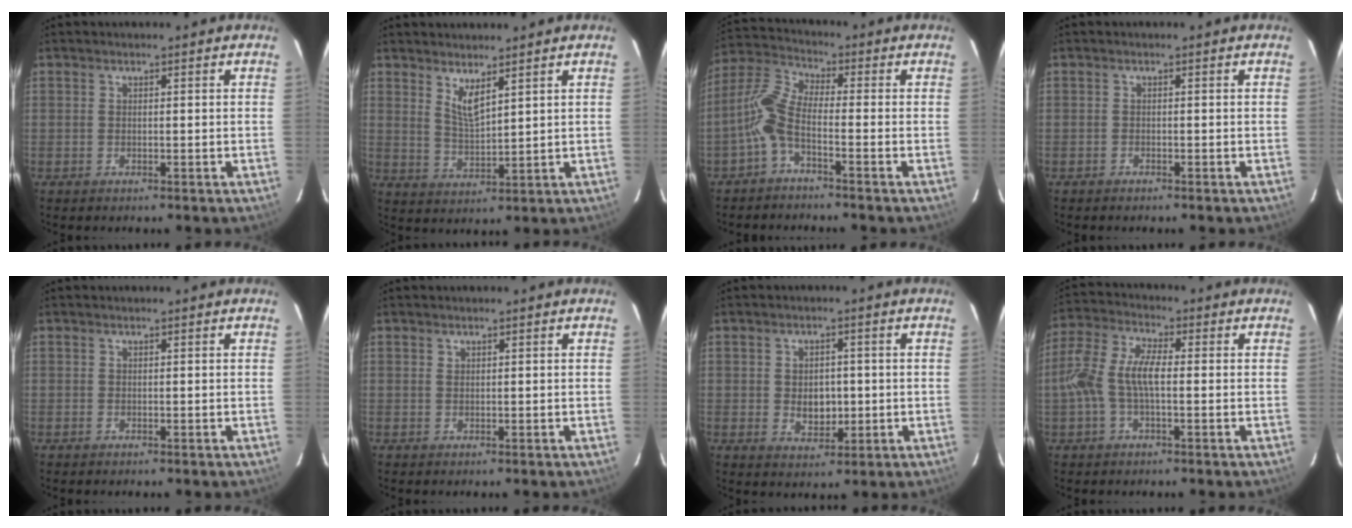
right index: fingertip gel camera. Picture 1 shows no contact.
{"total": 4.0, "force": [3.0, 0.3, 2.6], "torque": [-0.050, -0.011, 0.056]}
{"total": 6.5, "force": [-2.6, 1.9, 5.6], "torque": [-0.138, 0.017, -0.060]}
{"total": 0.7, "force": [-0.7, 0.1, 0.0], "torque": [-0.006, 0.002, -0.012]}
{"total": 0.0}
{"total": 0.0}
{"total": 5.2, "force": [-0.4, 3.8, 3.6], "torque": [-0.061, -0.003, 0.002]}
{"total": 9.1, "force": [-0.9, 3.6, 8.3], "torque": [-0.184, 0.018, -0.021]}